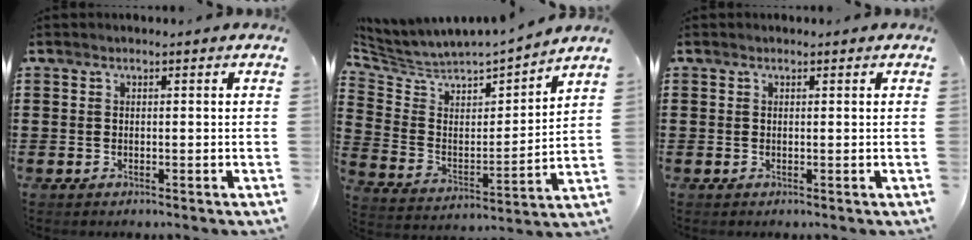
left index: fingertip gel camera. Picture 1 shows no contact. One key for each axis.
{"total": 3.2, "fx": 2.8, "fy": 1.4, "fz": 0.3, "tx": -0.035, "ty": -0.036, "tz": 0.038}
{"total": 0.0}